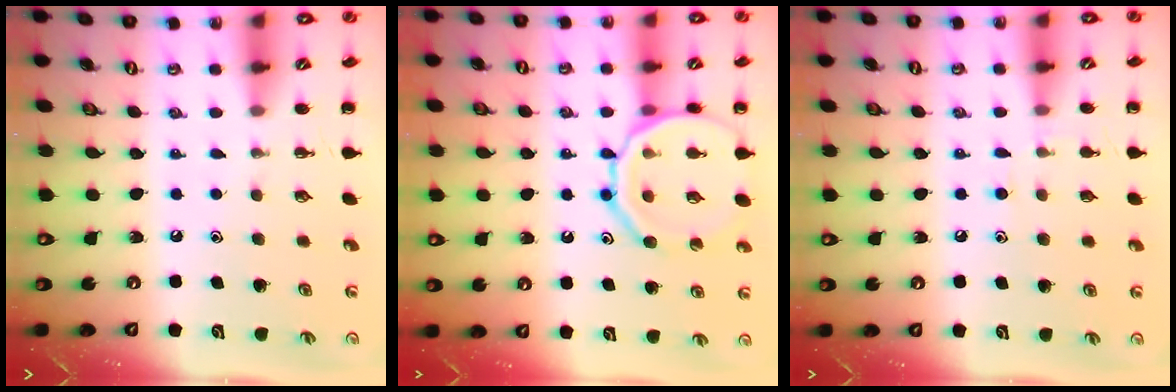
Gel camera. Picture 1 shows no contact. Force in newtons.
{"total": 15.5, "press": 15.4, "slide": 1.7}
{"total": 6.3, "press": 6.0, "slide": 2.0}